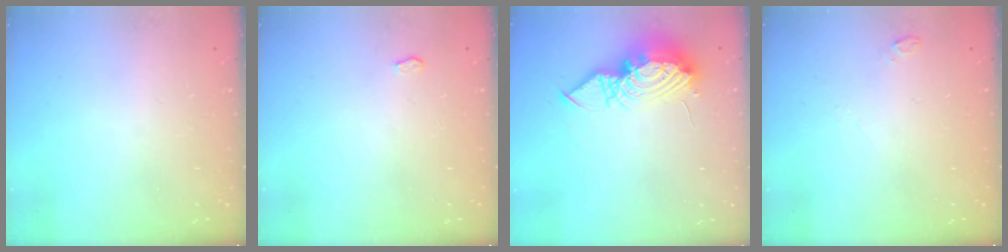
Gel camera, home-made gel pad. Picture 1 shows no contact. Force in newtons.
{"total": 2.3, "press": 2.3, "slide": 0.3}
{"total": 15.5, "press": 13.7, "slide": 7.3}
{"total": 4.7, "press": 2.7, "slide": 3.9}